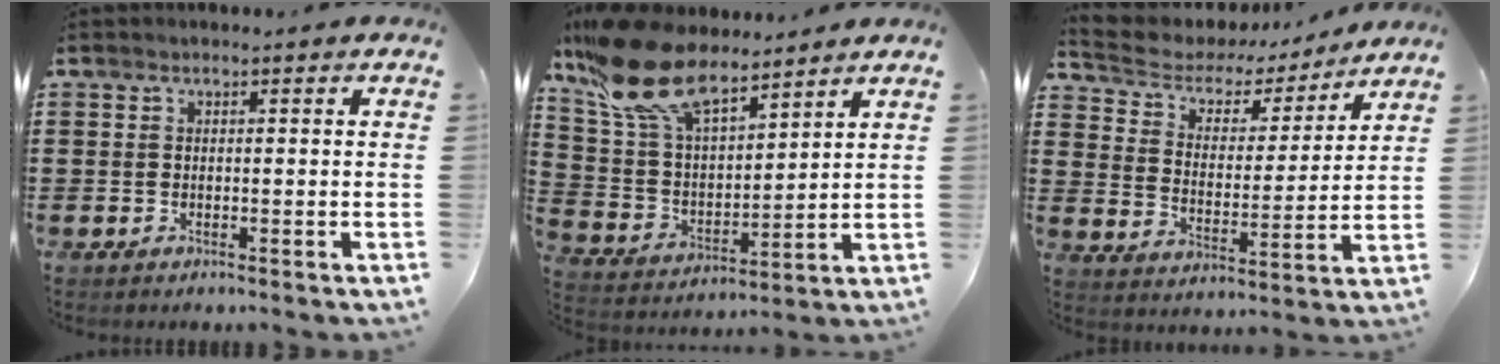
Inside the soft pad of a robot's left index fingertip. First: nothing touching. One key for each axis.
{"total": 13.7, "fx": 10.0, "fy": 5.1, "fz": 7.7, "tx": -0.193, "ty": -0.037, "tz": 0.183}
{"total": 4.5, "fx": 3.8, "fy": 2.3, "fz": 0.9, "tx": -0.048, "ty": -0.027, "tz": 0.057}